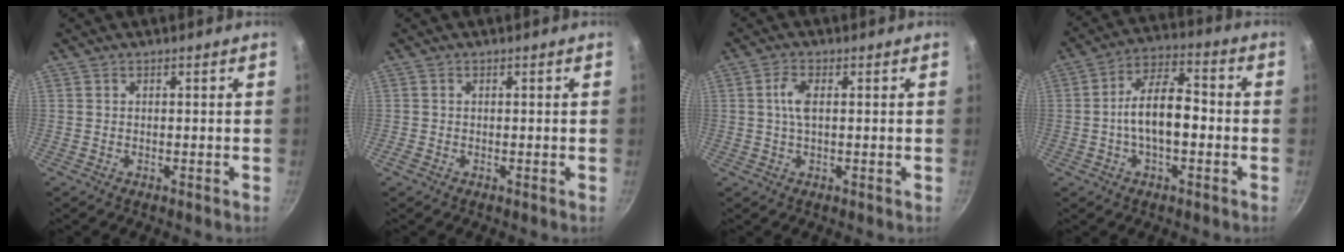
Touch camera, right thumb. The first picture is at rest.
{"total": 0.5, "force": [-0.2, 0.4, 0.3], "torque": [-0.005, 0.001, -0.005]}
{"total": 3.7, "force": [0.6, 1.5, 3.3], "torque": [-0.075, 0.007, 0.010]}
{"total": 11.0, "force": [-1.4, 5.5, 9.4], "torque": [-0.140, 0.040, -0.034]}